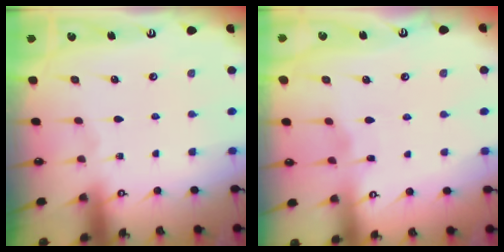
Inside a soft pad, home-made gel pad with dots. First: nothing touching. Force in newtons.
{"total": 2.8, "press": 2.8, "slide": 0.4}